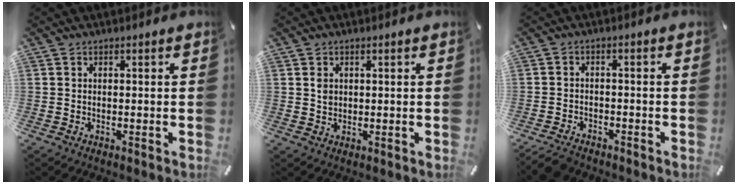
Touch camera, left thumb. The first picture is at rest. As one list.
[{"total": 1.9, "force": [0.5, 1.6, 0.9], "torque": [-0.012, 0.003, 0.006]}, {"total": 3.7, "force": [-3.3, 1.4, 1.0], "torque": [-0.034, 0.011, -0.069]}]